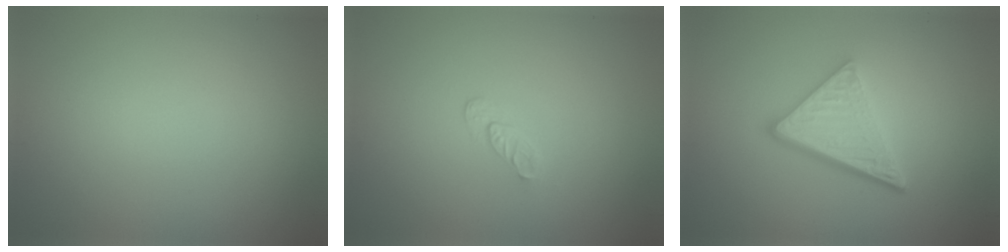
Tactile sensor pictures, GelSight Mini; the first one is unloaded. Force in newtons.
{"total": 0.8, "press": 0.5, "slide": 0.7}
{"total": 4.8, "press": 3.4, "slide": 3.3}